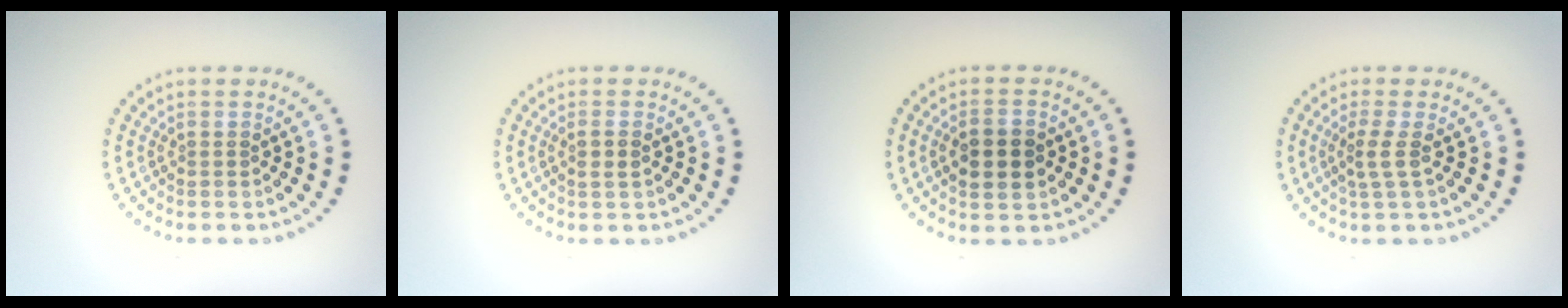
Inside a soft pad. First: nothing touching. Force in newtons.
{"total": 1.2, "press": 1.1, "slide": 0.6}
{"total": 3.5, "press": 3.5, "slide": 0.2}
{"total": 1.7, "press": 1.3, "slide": 1.1}